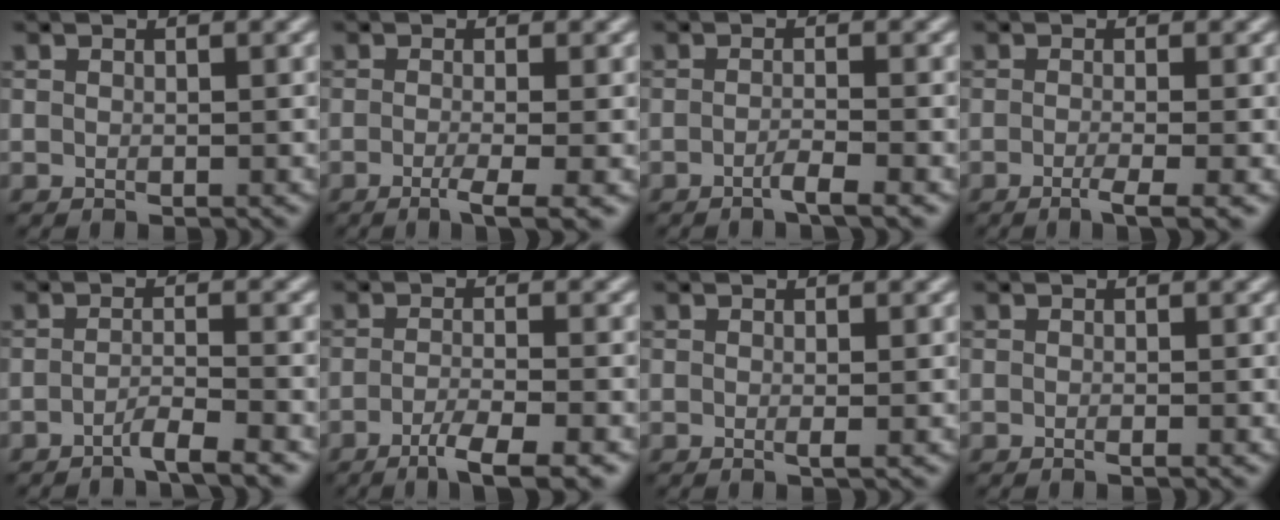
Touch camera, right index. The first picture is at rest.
{"total": 3.3, "force": [-1.2, 0.7, 2.9], "torque": [-0.045, -0.008, -0.025]}
{"total": 1.9, "force": [-1.0, 0.3, 1.6], "torque": [-0.020, 0.004, -0.026]}
{"total": 2.8, "force": [-1.1, 0.7, 2.5], "torque": [-0.036, -0.006, -0.025]}
{"total": 2.4, "force": [-1.7, 0.2, 1.7], "torque": [-0.021, 0.003, -0.041]}
{"total": 4.1, "force": [-2.4, 0.8, 3.2], "torque": [-0.053, -0.002, -0.048]}
{"total": 0.7, "force": [-0.1, 0.1, 0.7], "torque": [-0.012, -0.004, -0.002]}
{"total": 0.7, "force": [-0.3, 0.1, 0.6], "torque": [-0.006, -0.003, -0.006]}